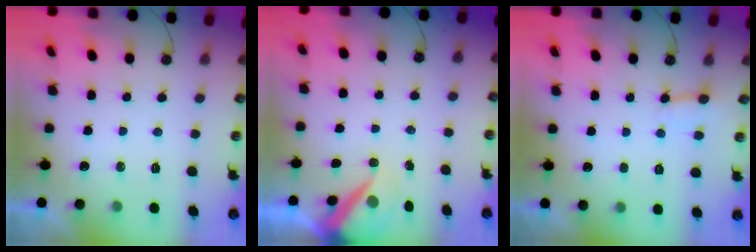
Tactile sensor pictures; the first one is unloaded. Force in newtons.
{"total": 6.1, "press": 6.1, "slide": 0.6}
{"total": 4.0, "press": 4.0, "slide": 0.5}